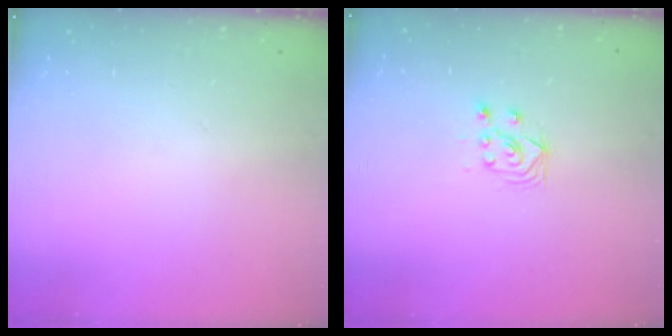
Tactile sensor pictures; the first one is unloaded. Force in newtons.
{"total": 3.5, "press": 3.2, "slide": 1.4}